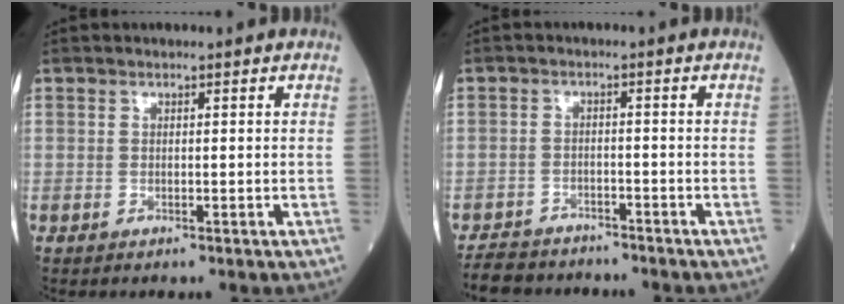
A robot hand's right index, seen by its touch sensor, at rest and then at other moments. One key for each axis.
{"total": 6.7, "fx": -6.2, "fy": 2.3, "fz": 0.9, "tx": -0.012, "ty": -0.009, "tz": -0.100}